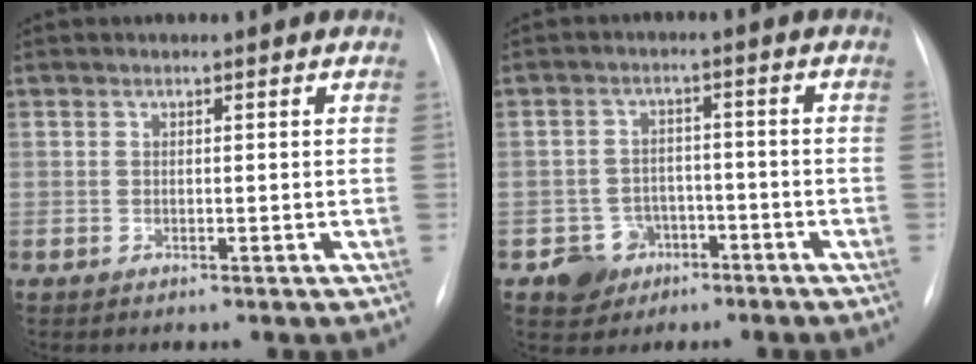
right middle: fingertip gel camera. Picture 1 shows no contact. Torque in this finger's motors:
{"motor_torque": [0.38, -0.37, 0.00, 0.00]}